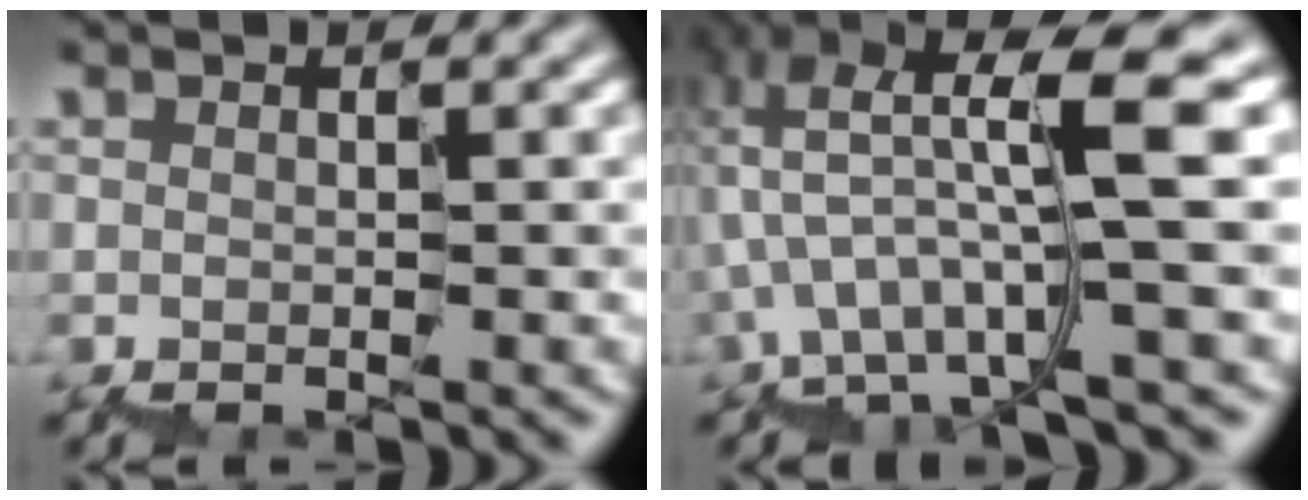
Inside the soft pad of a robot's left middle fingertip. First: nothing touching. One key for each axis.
{"total": 7.4, "fx": -0.4, "fy": 1.8, "fz": 7.2, "tx": -0.135, "ty": 0.012, "tz": -0.009}